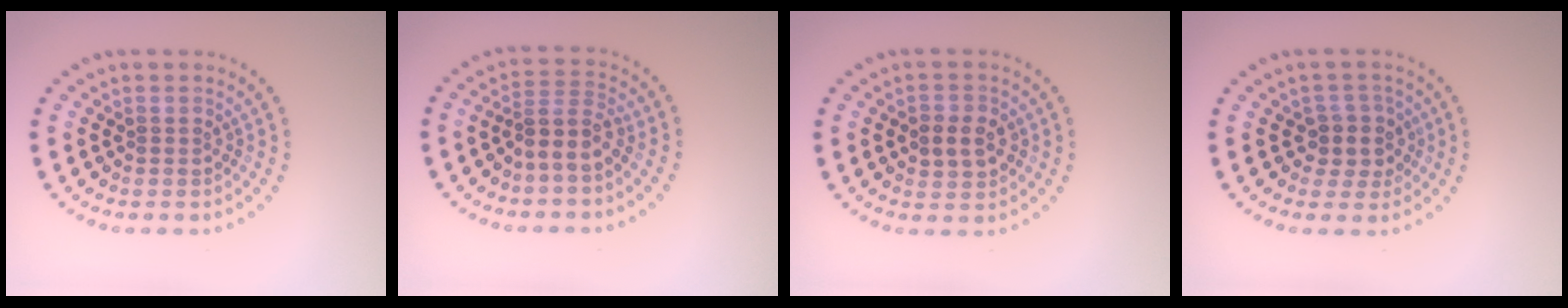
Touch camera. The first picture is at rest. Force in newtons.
{"total": 2.8, "press": 2.3, "slide": 1.6}
{"total": 3.0, "press": 3.0, "slide": 0.2}
{"total": 2.8, "press": 2.4, "slide": 1.4}